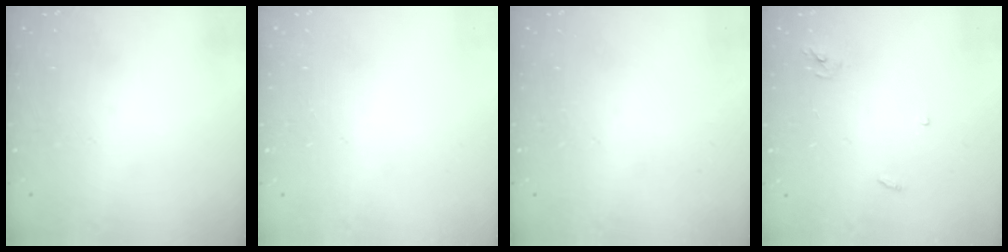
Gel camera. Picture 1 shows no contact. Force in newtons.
{"total": 0.0}
{"total": 0.0}
{"total": 3.0, "press": 3.0, "slide": 0.2}